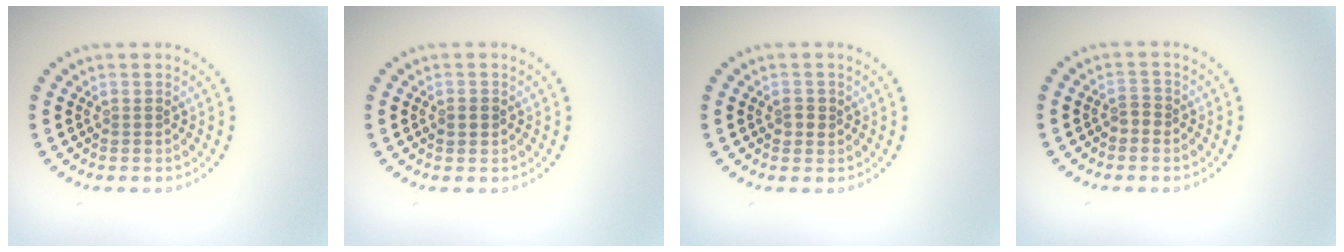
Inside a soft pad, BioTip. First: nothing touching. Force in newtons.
{"total": 1.3, "press": 1.3, "slide": 0.2}
{"total": 1.2, "press": 1.2, "slide": 0.1}
{"total": 1.2, "press": 1.1, "slide": 0.5}